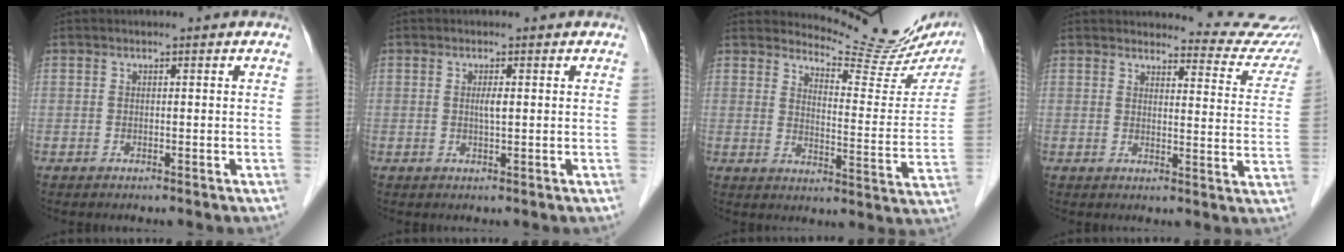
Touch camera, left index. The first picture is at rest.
{"total": 1.4, "force": [0.4, 0.1, 1.3], "torque": [-0.029, 0.001, 0.006]}
{"total": 14.6, "force": [14.2, 0.7, 3.5], "torque": [-0.050, -0.082, 0.169]}
{"total": 14.0, "force": [13.8, 2.0, 1.2], "torque": [0.019, -0.080, 0.124]}